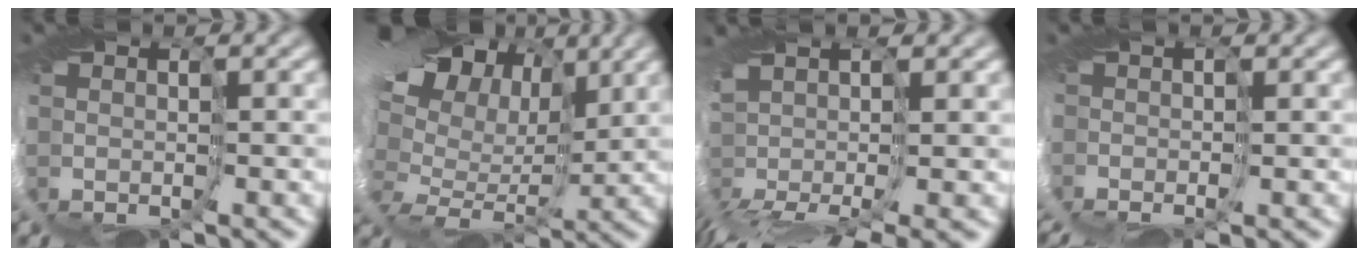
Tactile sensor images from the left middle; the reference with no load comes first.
{"total": 15.5, "force": [6.9, 10.0, 9.7], "torque": [-0.211, 0.059, 0.100]}
{"total": 10.4, "force": [-3.1, 4.0, 9.1], "torque": [-0.168, -0.039, -0.028]}
{"total": 3.0, "force": [-1.1, 0.5, 2.7], "torque": [-0.048, -0.001, -0.022]}